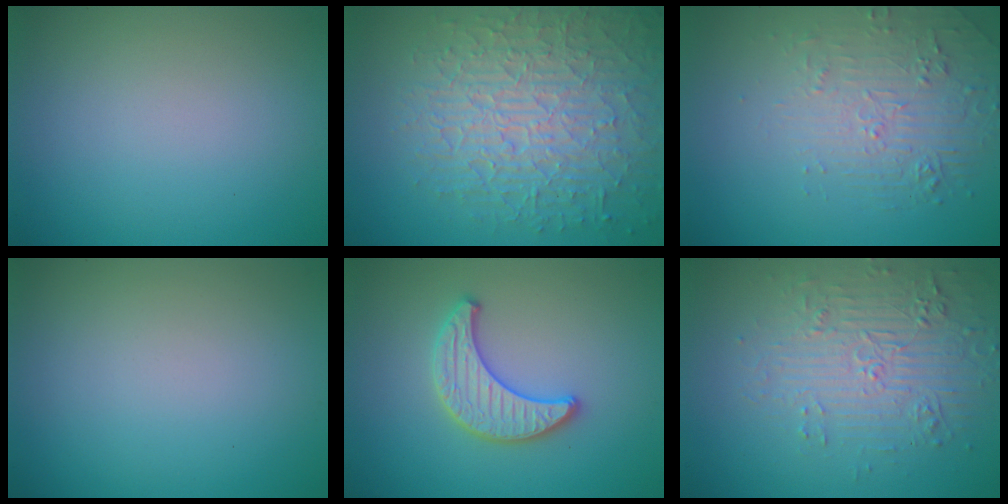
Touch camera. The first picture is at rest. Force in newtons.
{"total": 8.7, "press": 6.1, "slide": 6.2}
{"total": 2.1, "press": 1.5, "slide": 1.5}
{"total": 0.0}
{"total": 3.3, "press": 3.2, "slide": 0.3}
{"total": 4.2, "press": 3.8, "slide": 1.8}